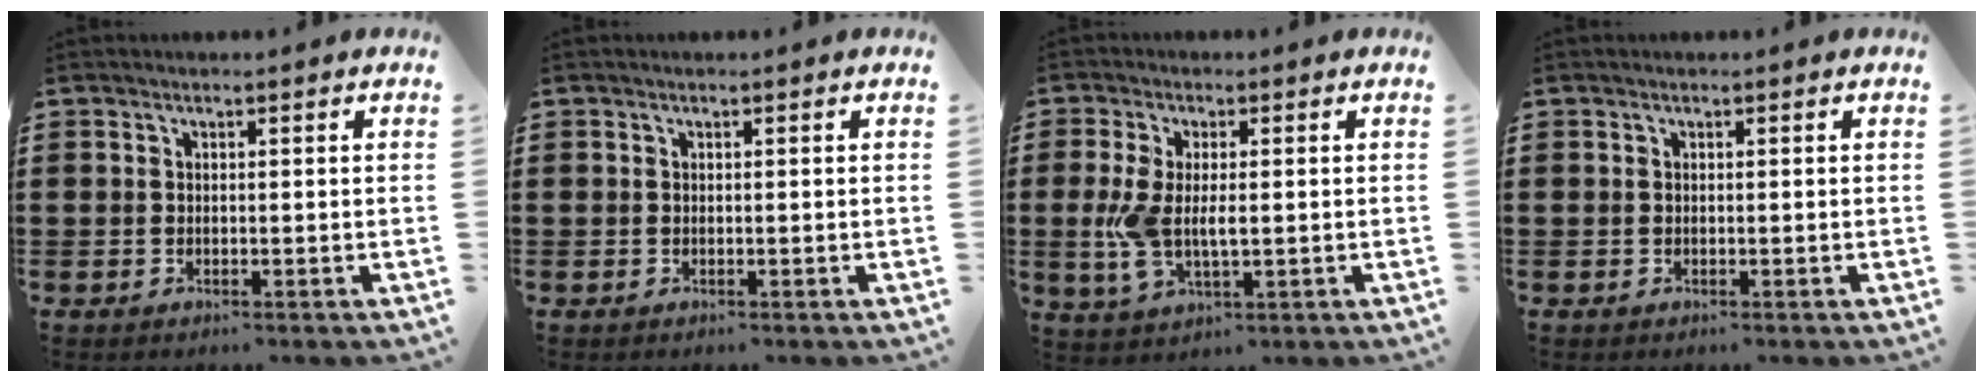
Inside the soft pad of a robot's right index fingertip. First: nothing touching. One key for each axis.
{"total": 0.0}
{"total": 6.7, "fx": -0.2, "fy": 3.2, "fz": 5.9, "tx": -0.144, "ty": -0.005, "tz": -0.012}
{"total": 0.0}